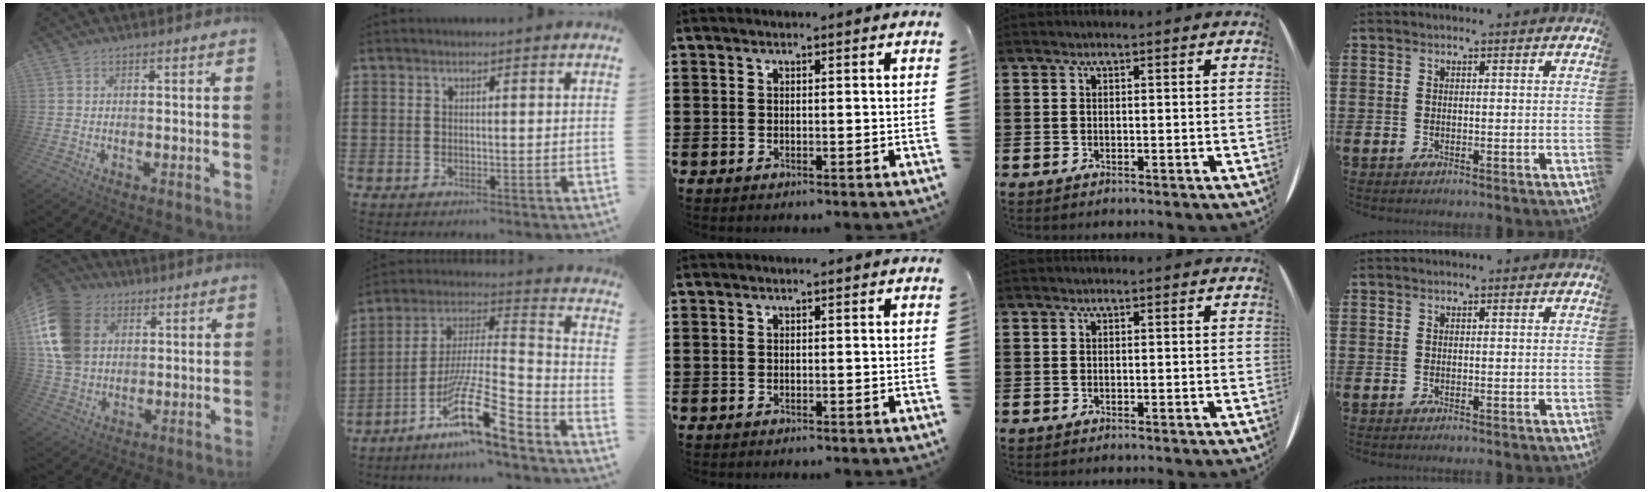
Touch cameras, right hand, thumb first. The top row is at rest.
{"thumb": {"total": 18.9, "force": [4.9, 14.7, 10.9], "torque": [-0.208, -0.005, 0.099]}, "index": {"total": 16.8, "force": [-10.9, 2.9, 12.5], "torque": [-0.231, 0.019, -0.192]}}